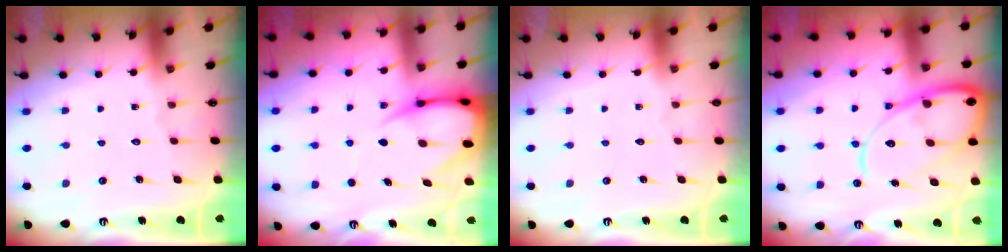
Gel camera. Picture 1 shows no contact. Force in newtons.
{"total": 9.0, "press": 8.9, "slide": 1.0}
{"total": 0.0}
{"total": 17.0, "press": 16.9, "slide": 1.8}